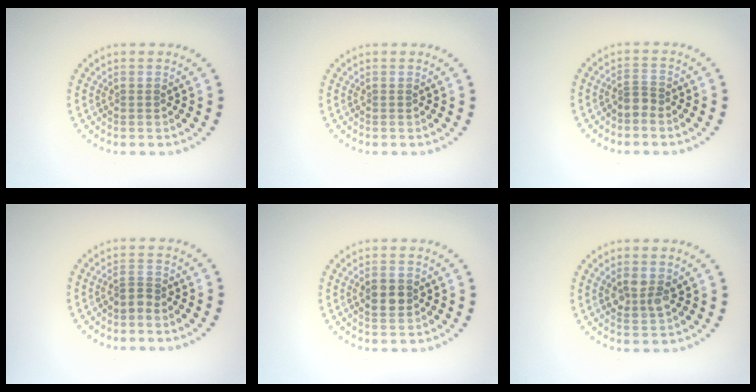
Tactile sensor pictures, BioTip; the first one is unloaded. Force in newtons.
{"total": 0.0}
{"total": 1.2, "press": 0.8, "slide": 0.9}
{"total": 1.2, "press": 0.8, "slide": 0.9}
{"total": 2.5, "press": 2.5, "slide": 0.1}
{"total": 2.4, "press": 2.4, "slide": 0.4}